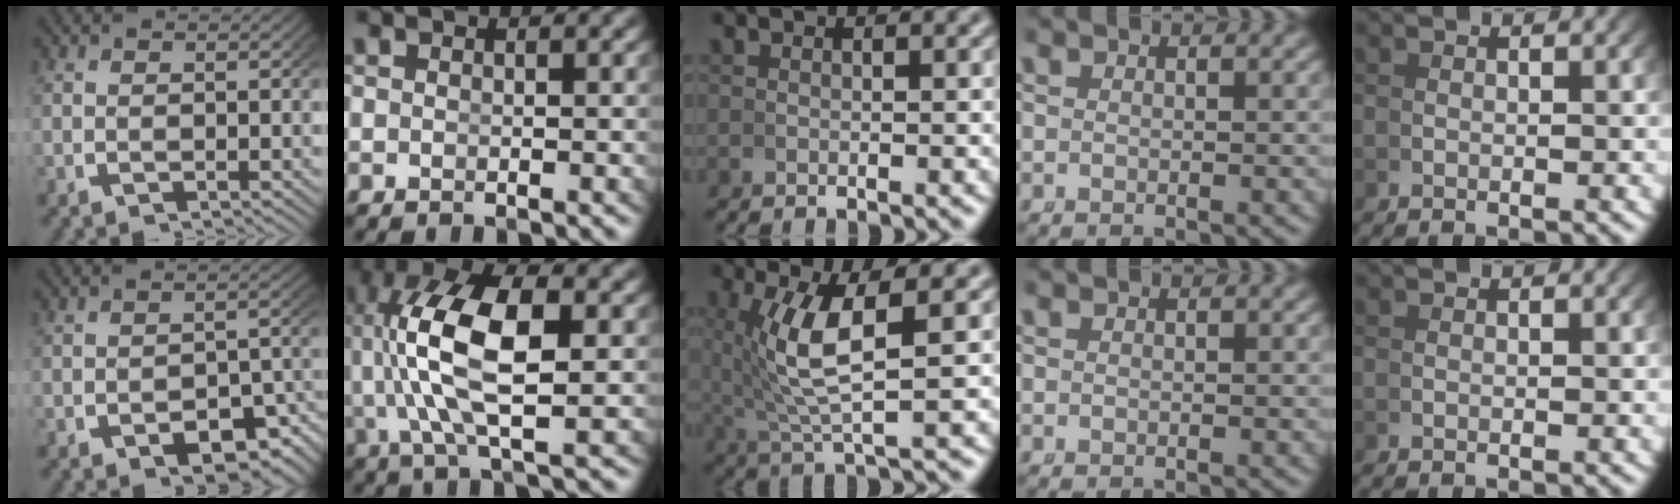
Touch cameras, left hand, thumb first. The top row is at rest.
{"thumb": {"total": 5.0, "force": [-2.2, 2.8, 3.4], "torque": [-0.046, -0.015, -0.028]}, "index": {"total": 8.9, "force": [1.4, 3.4, 8.1], "torque": [-0.166, -0.010, 0.030]}, "middle": {"total": 6.1, "force": [1.0, 1.8, 5.7], "torque": [-0.118, 0.001, 0.028]}}